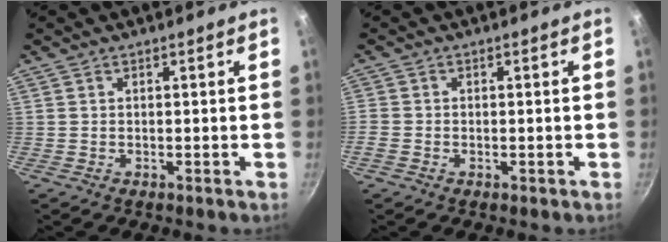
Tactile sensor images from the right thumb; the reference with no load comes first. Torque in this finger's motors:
{"motor_torque": [1.13, 0.87, 1.10, -0.31, 0.06]}